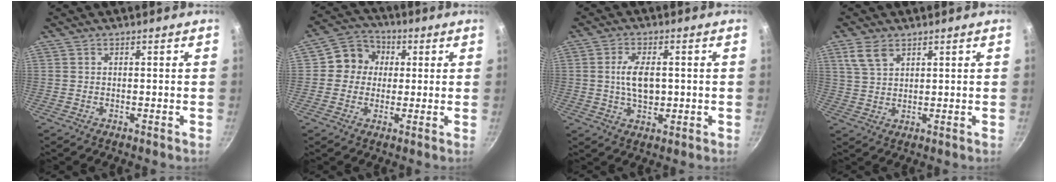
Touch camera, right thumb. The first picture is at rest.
{"total": 7.8, "force": [1.1, 7.2, 2.7], "torque": [-0.005, 0.015, -0.001]}
{"total": 7.1, "force": [0.3, 3.8, 5.9], "torque": [-0.098, 0.002, 0.004]}
{"total": 5.0, "force": [3.0, 2.6, 3.0], "torque": [-0.053, -0.008, 0.065]}